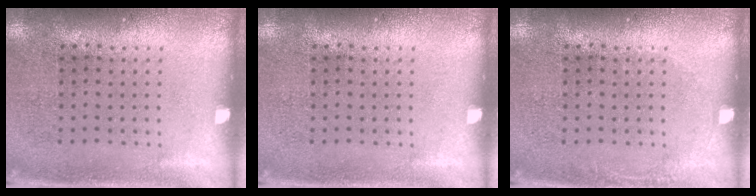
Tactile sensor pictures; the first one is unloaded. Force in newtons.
{"total": 0.0}
{"total": 0.7, "press": 0.7, "slide": 0.1}